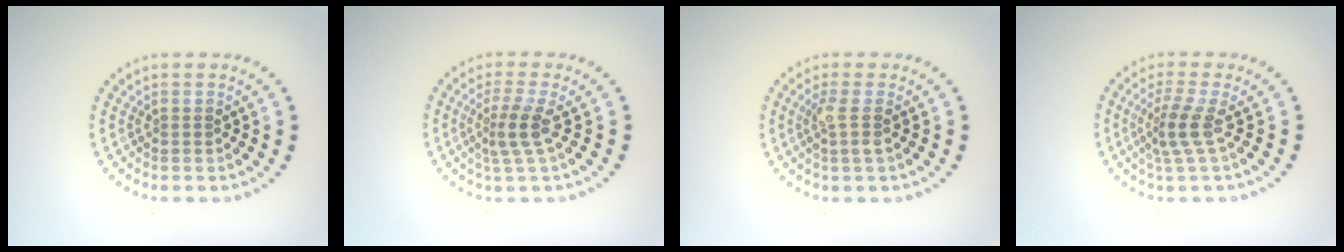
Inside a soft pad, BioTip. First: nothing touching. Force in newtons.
{"total": 2.5, "press": 1.8, "slide": 1.8}
{"total": 1.7, "press": 1.4, "slide": 1.0}
{"total": 2.6, "press": 1.9, "slide": 1.8}